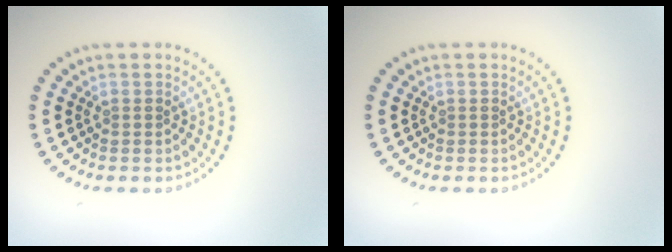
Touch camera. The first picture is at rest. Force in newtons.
{"total": 0.0}